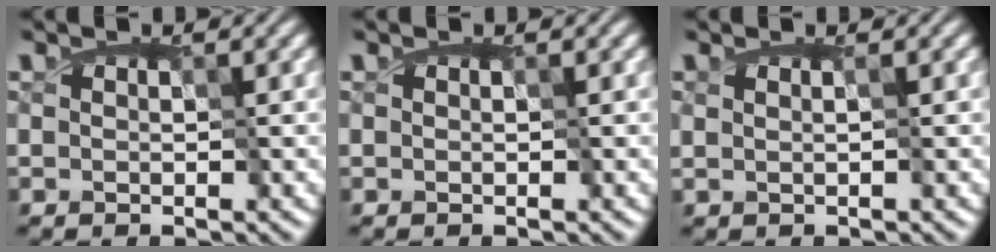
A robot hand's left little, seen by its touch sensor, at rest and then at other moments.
{"total": 0.0}
{"total": 0.0}